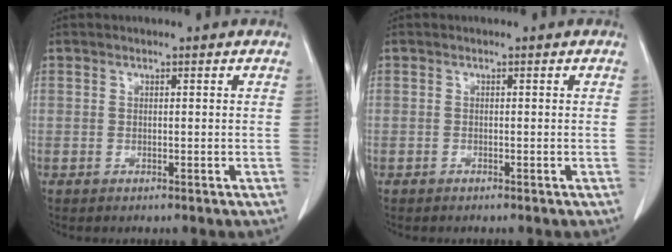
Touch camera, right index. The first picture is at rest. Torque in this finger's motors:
{"motor_torque": [-0.15, -0.01, -0.02, -0.02]}